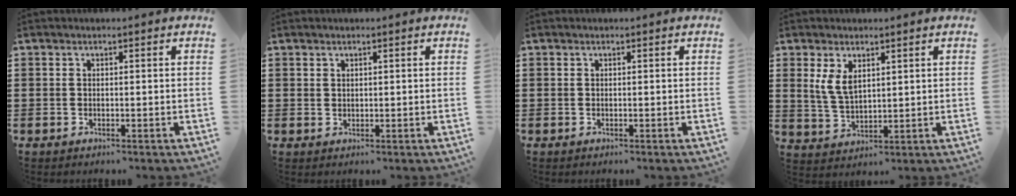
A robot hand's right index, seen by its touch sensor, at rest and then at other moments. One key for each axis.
{"total": 1.0, "fx": 0.8, "fy": 0.6, "fz": 0.2, "tx": -0.005, "ty": 0.001, "tz": 0.016}
{"total": 0.0}
{"total": 4.4, "fx": 1.9, "fy": 2.5, "fz": 3.1, "tx": -0.076, "ty": 0.004, "tz": 0.031}